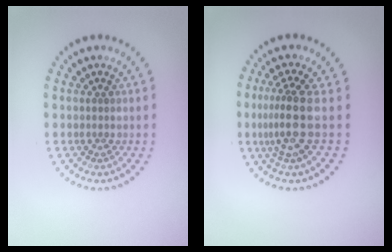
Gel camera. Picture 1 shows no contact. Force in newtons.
{"total": 3.6, "press": 2.7, "slide": 2.4}